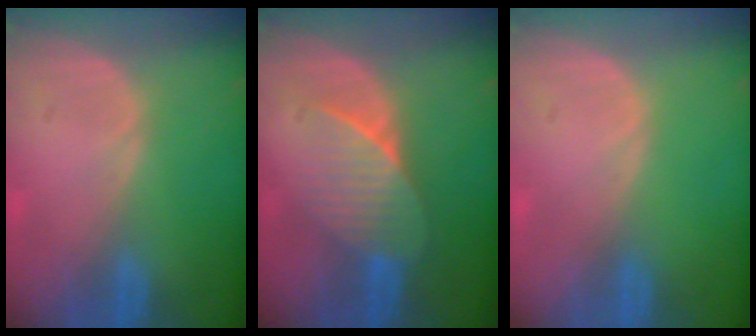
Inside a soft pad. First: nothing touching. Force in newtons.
{"total": 6.8, "press": 6.4, "slide": 2.3}
{"total": 0.0}